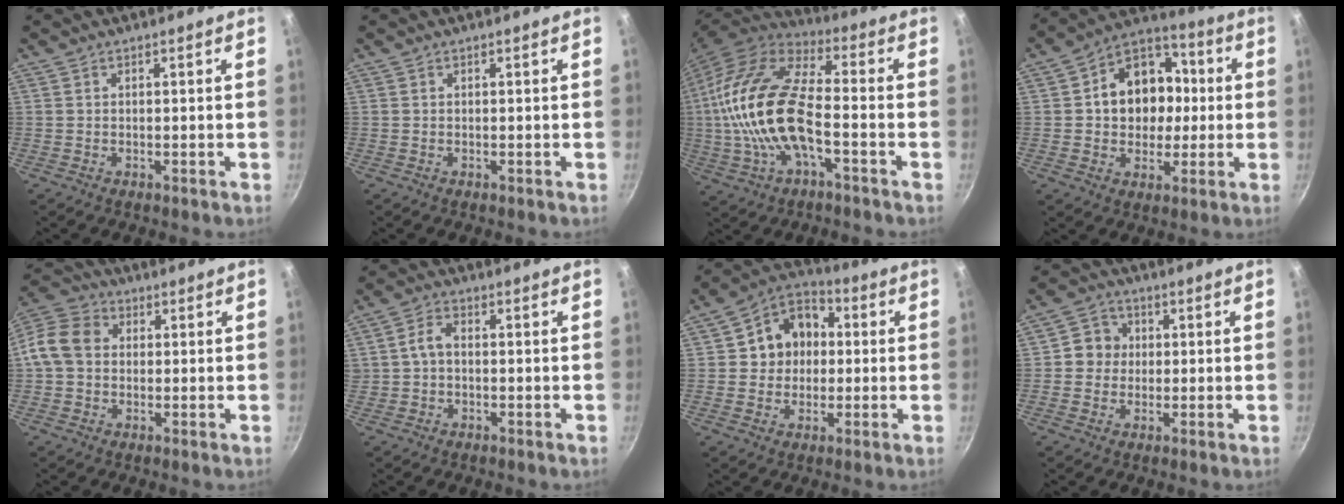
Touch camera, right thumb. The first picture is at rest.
{"total": 0.0}
{"total": 20.8, "force": [-2.8, 9.3, 18.4], "torque": [-0.355, 0.031, -0.064]}
{"total": 14.9, "force": [1.1, 12.0, 8.7], "torque": [-0.094, 0.024, 0.007]}
{"total": 9.4, "force": [0.4, 7.7, 5.3], "torque": [-0.081, 0.021, -0.015]}
{"total": 3.5, "force": [-0.3, 2.5, 2.5], "torque": [-0.043, 0.019, -0.008]}
{"total": 11.2, "force": [1.0, 9.7, 5.6], "torque": [-0.049, 0.021, -0.004]}
{"total": 5.4, "force": [0.3, 5.1, 1.7], "torque": [0.005, 0.010, -0.009]}